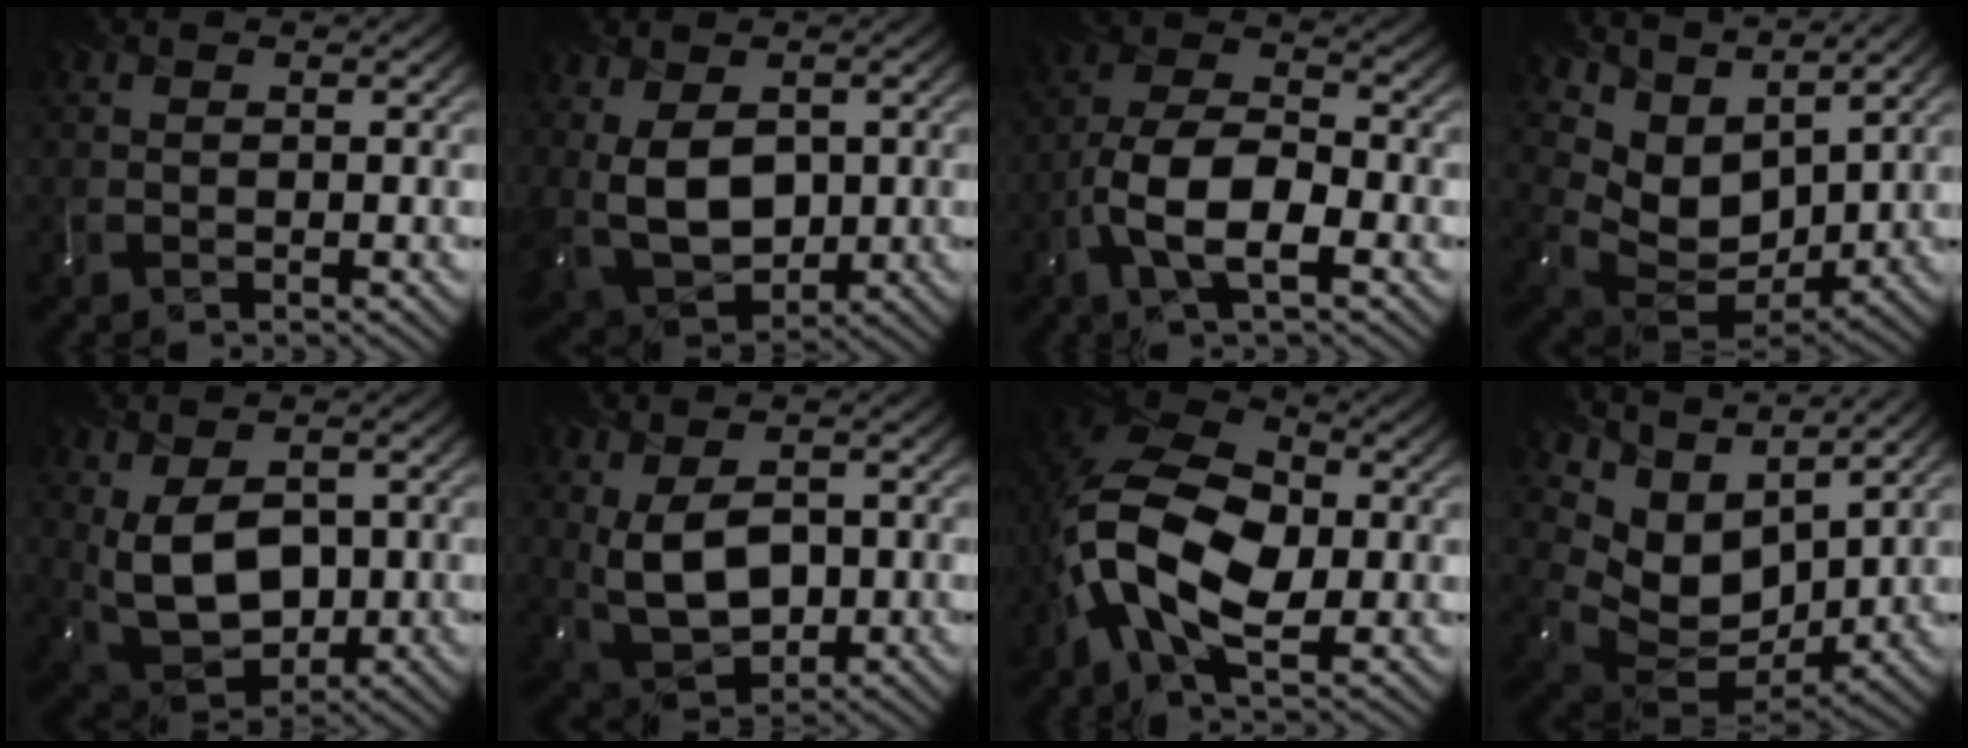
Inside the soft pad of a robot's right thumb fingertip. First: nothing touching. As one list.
[{"total": 9.4, "force": [0.6, 6.5, 6.8], "torque": [-0.169, -0.005, 0.012]}, {"total": 8.5, "force": [-3.7, 3.8, 6.7], "torque": [-0.132, 0.008, -0.081]}, {"total": 10.6, "force": [6.3, 6.4, 5.6], "torque": [-0.153, 0.009, 0.124]}, {"total": 9.5, "force": [0.5, 6.4, 7.0], "torque": [-0.171, -0.011, 0.013]}, {"total": 7.9, "force": [0.1, 5.1, 6.0], "torque": [-0.142, -0.011, 0.009]}, {"total": 14.2, "force": [-2.5, 7.8, 11.5], "torque": [-0.246, 0.010, -0.064]}, {"total": 12.3, "force": [6.1, 7.8, 7.2], "torque": [-0.185, 0.018, 0.126]}]